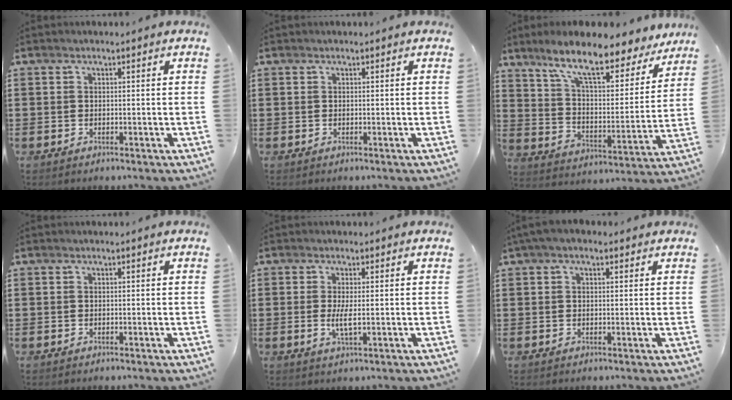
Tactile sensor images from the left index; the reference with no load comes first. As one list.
[{"total": 0.0}, {"total": 10.7, "force": [8.4, 1.7, 6.4], "torque": [-0.140, -0.046, 0.137]}, {"total": 0.0}, {"total": 3.0, "force": [-0.1, 0.6, 2.9], "torque": [-0.052, -0.003, -0.002]}, {"total": 1.9, "force": [0.9, 1.0, 1.3], "torque": [-0.028, 0.008, 0.016]}]